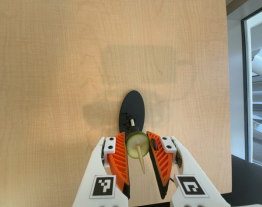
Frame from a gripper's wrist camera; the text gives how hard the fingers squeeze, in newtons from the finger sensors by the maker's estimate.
{"total": 8.2, "left": 7.8, "right": 8.6}